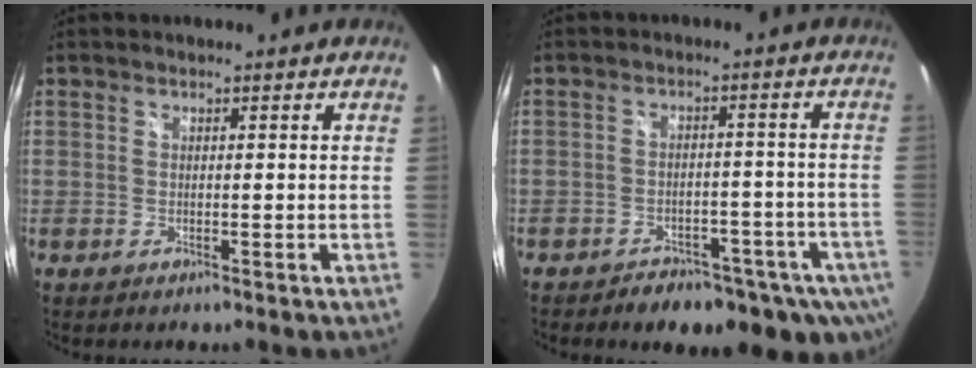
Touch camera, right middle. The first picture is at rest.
{"total": 15.0, "force": [-9.6, 8.1, 8.2], "torque": [-0.146, -0.013, -0.111]}